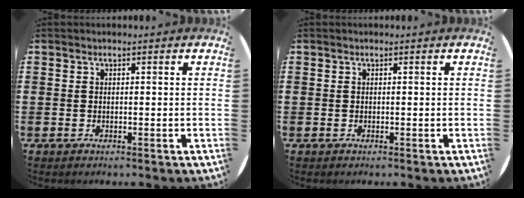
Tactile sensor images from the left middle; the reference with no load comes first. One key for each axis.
{"total": 0.0}